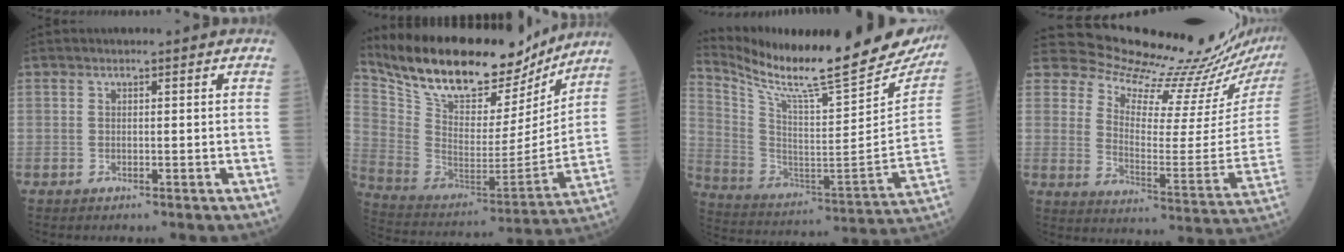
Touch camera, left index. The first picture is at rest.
{"total": 23.7, "force": [20.4, 7.1, 9.7], "torque": [-0.181, -0.017, 0.325]}
{"total": 27.6, "force": [24.3, 3.0, 12.8], "torque": [-0.229, -0.092, 0.350]}
{"total": 18.3, "force": [17.8, 0.0, 4.1], "torque": [-0.076, -0.122, 0.235]}